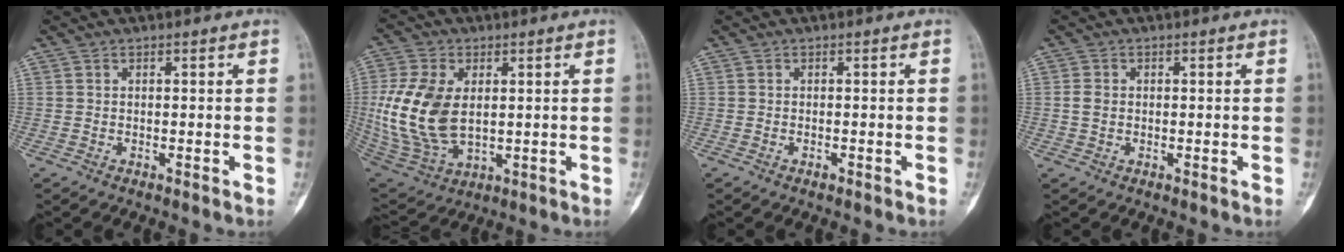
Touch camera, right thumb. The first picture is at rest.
{"total": 16.4, "force": [1.3, 10.2, 12.8], "torque": [-0.267, -0.011, 0.039]}
{"total": 0.5, "force": [-0.3, 0.2, 0.3], "torque": [-0.005, 0.001, -0.006]}
{"total": 1.9, "force": [0.0, 1.5, 1.1], "torque": [-0.018, 0.003, 0.000]}